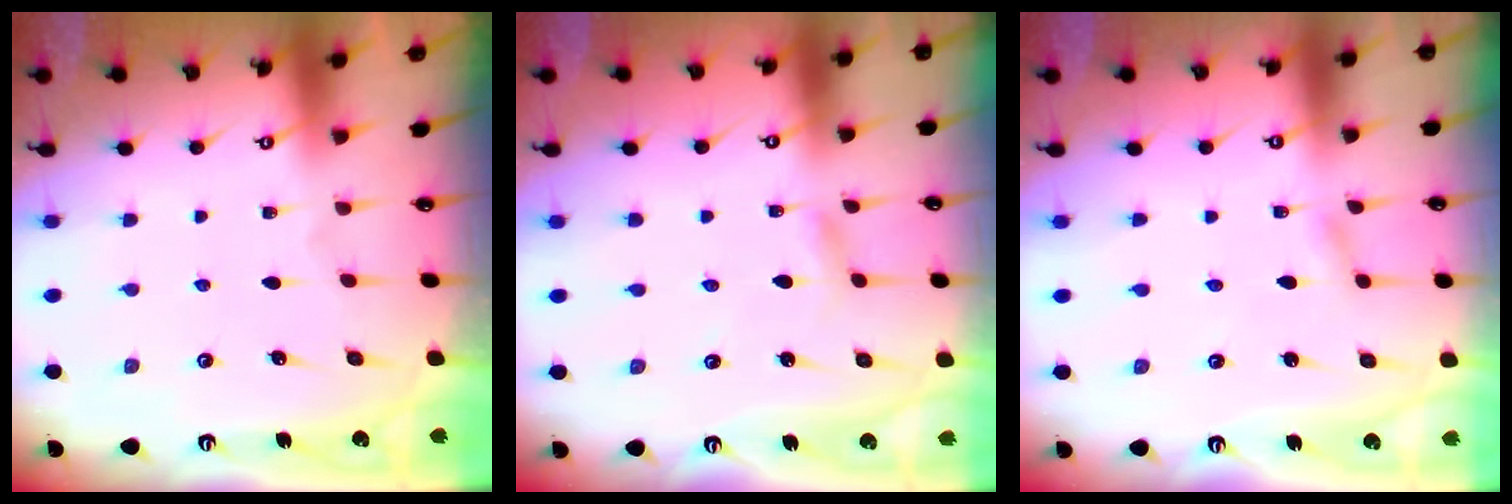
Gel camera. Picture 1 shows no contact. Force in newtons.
{"total": 2.5, "press": 2.5, "slide": 0.3}
{"total": 1.6, "press": 1.6, "slide": 0.2}